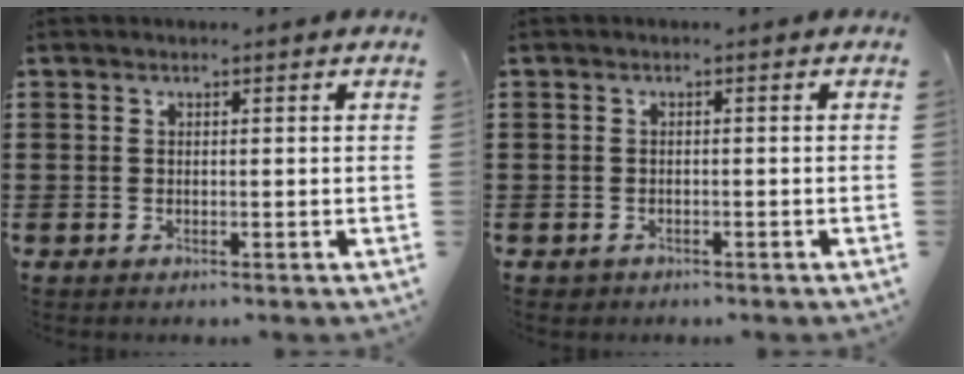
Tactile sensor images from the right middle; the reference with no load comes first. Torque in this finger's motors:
{"motor_torque": [-0.07, -0.05, 0.05, -0.01]}